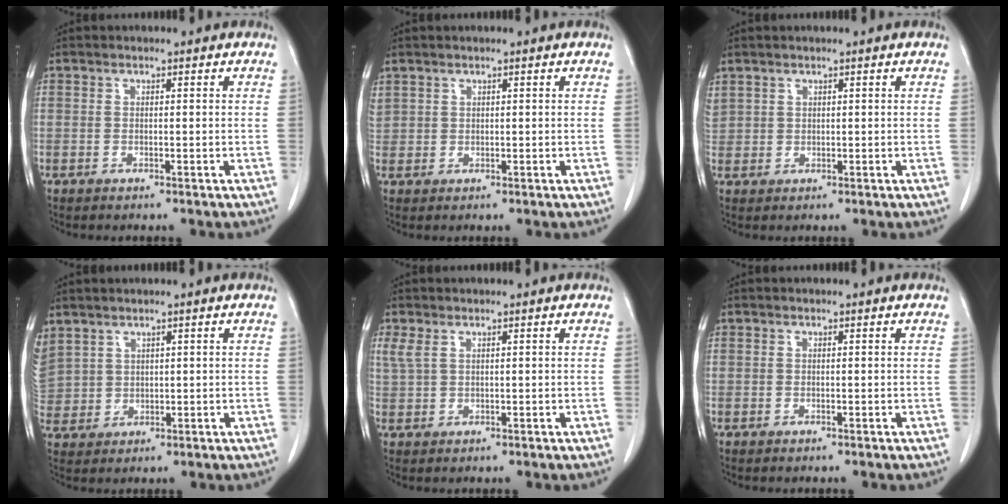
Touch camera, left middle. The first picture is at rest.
{"total": 2.4, "force": [1.5, 1.8, 0.7], "torque": [-0.028, 0.016, 0.038]}
{"total": 2.9, "force": [1.8, 2.1, 0.8], "torque": [-0.032, 0.015, 0.046]}
{"total": 10.3, "force": [5.2, 8.1, 3.5], "torque": [-0.139, 0.018, 0.126]}
{"total": 2.0, "force": [1.1, 1.0, 1.3], "torque": [-0.040, 0.015, 0.035]}
{"total": 0.0}